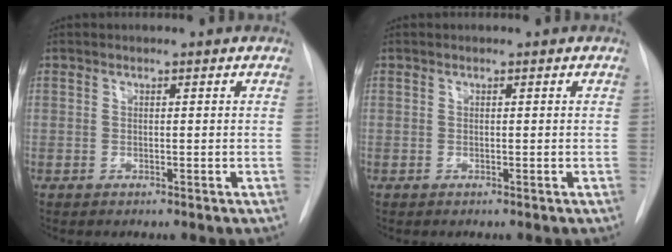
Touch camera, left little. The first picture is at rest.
{"total": 0.0}